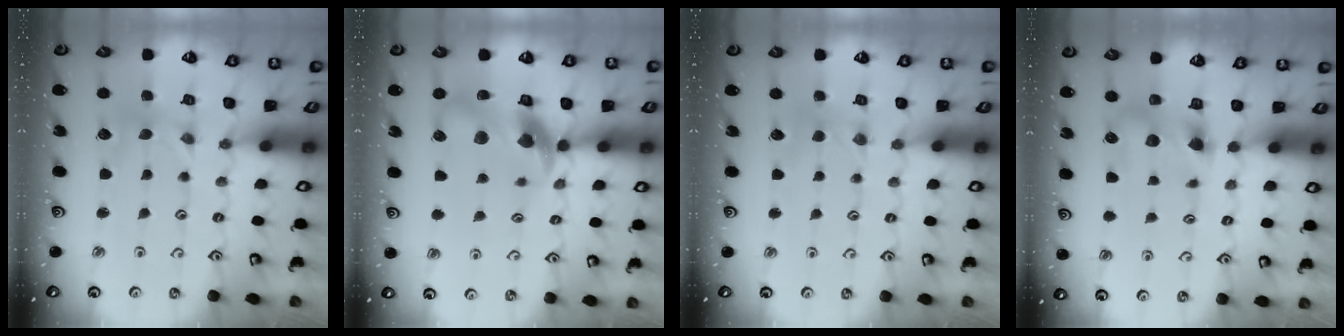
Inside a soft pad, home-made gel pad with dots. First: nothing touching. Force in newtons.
{"total": 12.4, "press": 12.3, "slide": 1.6}
{"total": 1.8, "press": 1.8, "slide": 0.2}
{"total": 7.2, "press": 7.2, "slide": 0.7}